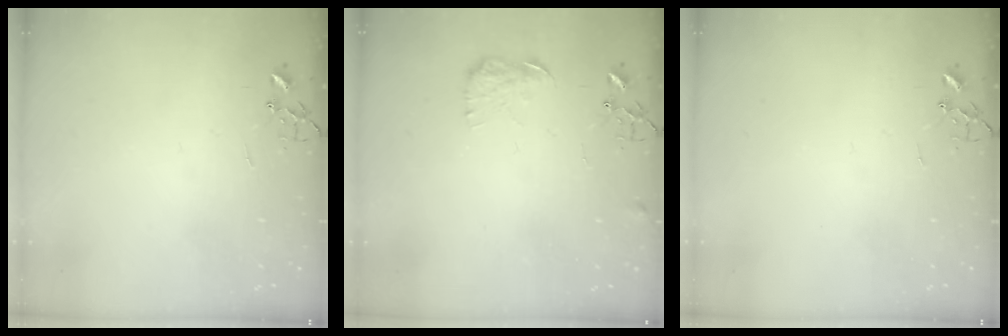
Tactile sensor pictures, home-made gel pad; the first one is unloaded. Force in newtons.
{"total": 8.2, "press": 8.2, "slide": 0.4}
{"total": 0.0}